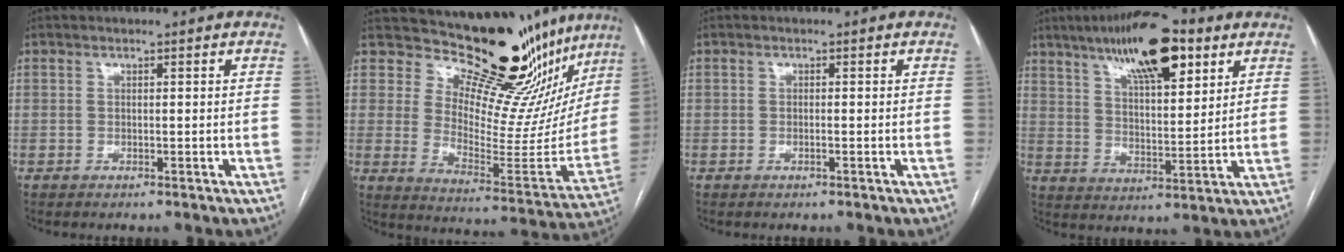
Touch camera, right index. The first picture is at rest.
{"total": 21.2, "force": [18.9, 6.3, 7.3], "torque": [-0.081, -0.082, 0.240]}
{"total": 0.5, "force": [-0.2, 0.1, 0.5], "torque": [-0.010, 0.000, -0.002]}
{"total": 15.7, "force": [9.4, 4.5, 11.8], "torque": [-0.203, 0.018, 0.160]}